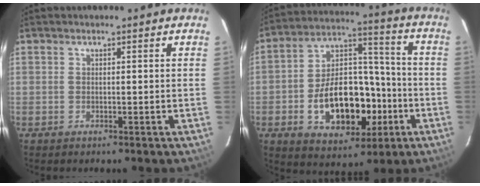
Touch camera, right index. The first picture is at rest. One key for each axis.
{"total": 19.1, "fx": -5.9, "fy": 11.5, "fz": 14.0, "tx": -0.255, "ty": 0.036, "tz": -0.073}